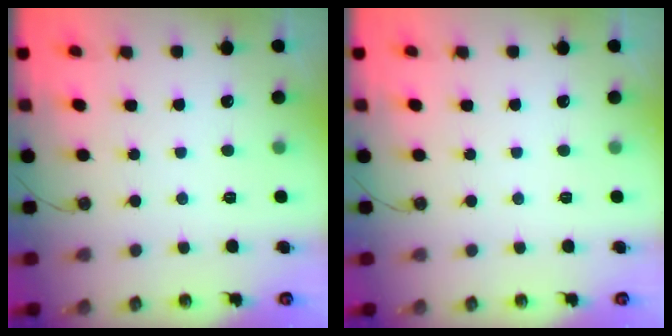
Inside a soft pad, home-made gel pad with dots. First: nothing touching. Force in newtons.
{"total": 0.0}